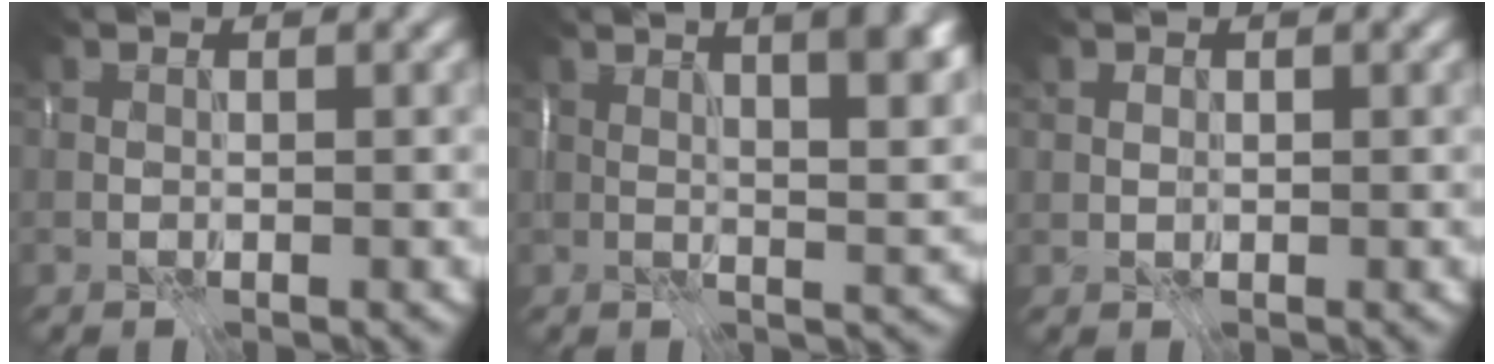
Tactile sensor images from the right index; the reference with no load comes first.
{"total": 9.1, "force": [4.4, 3.1, 7.4], "torque": [-0.065, 0.034, 0.042]}
{"total": 0.5, "force": [0.1, 0.5, 0.0], "torque": [0.001, -0.004, 0.005]}